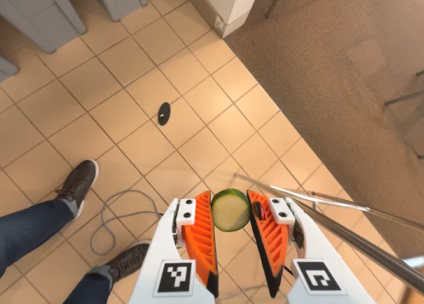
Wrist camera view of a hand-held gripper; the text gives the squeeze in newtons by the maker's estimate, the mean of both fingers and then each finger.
{"total": 6.9, "left": 6.3, "right": 7.5}